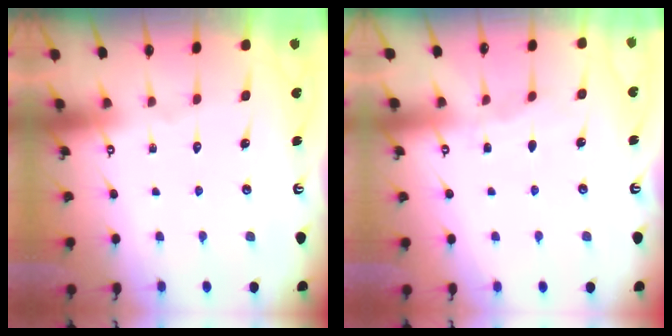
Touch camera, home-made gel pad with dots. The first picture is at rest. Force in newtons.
{"total": 2.7, "press": 2.6, "slide": 0.5}